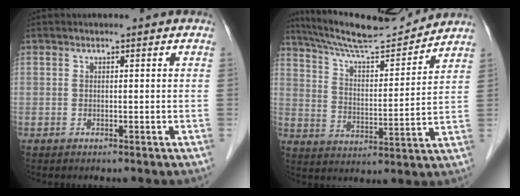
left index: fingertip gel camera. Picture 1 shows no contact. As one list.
[{"total": 14.4, "force": [13.7, 0.4, 4.4], "torque": [-0.085, 0.003, 0.228]}]